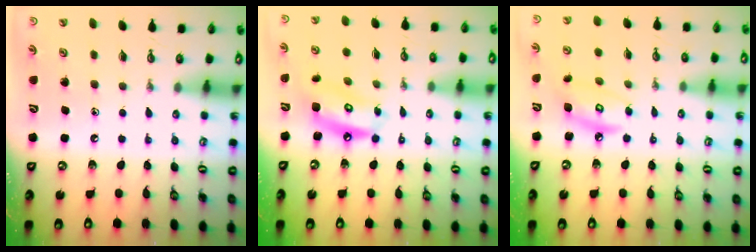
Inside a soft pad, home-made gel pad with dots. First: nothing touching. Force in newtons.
{"total": 10.9, "press": 10.8, "slide": 1.1}
{"total": 7.5, "press": 7.5, "slide": 0.5}